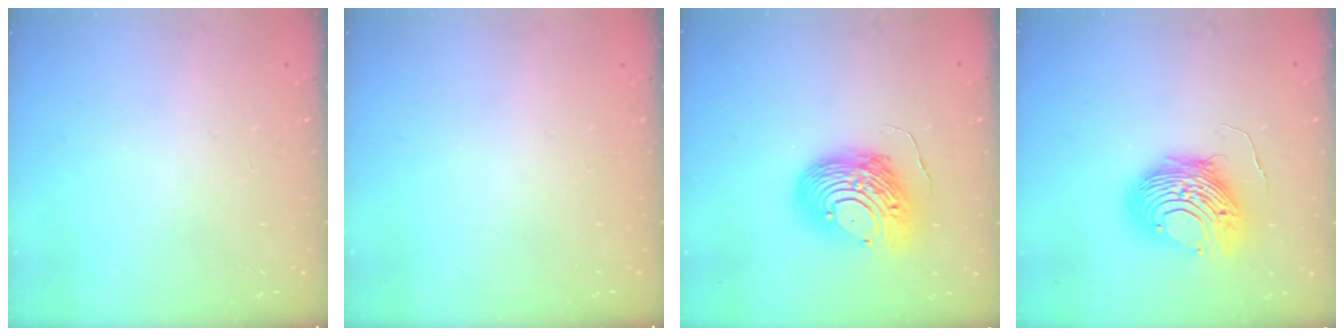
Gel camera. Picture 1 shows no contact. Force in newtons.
{"total": 0.0}
{"total": 14.4, "press": 14.4, "slide": 1.2}
{"total": 13.0, "press": 12.9, "slide": 1.4}